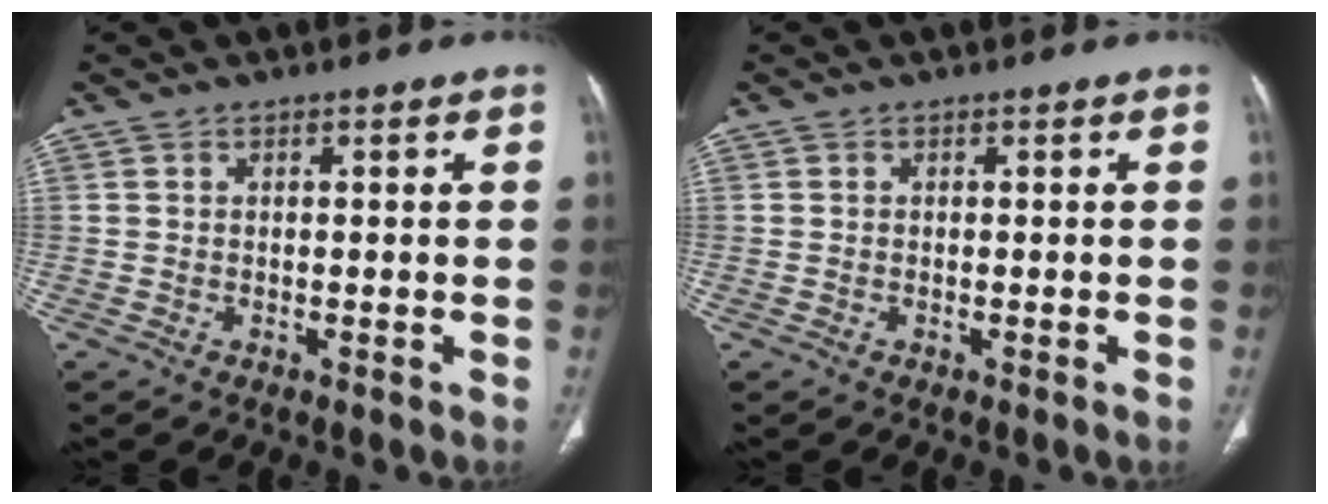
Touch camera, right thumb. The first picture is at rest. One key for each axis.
{"total": 0.0}